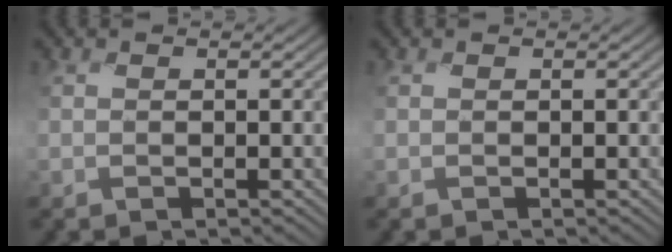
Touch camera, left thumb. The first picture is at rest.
{"total": 0.0}